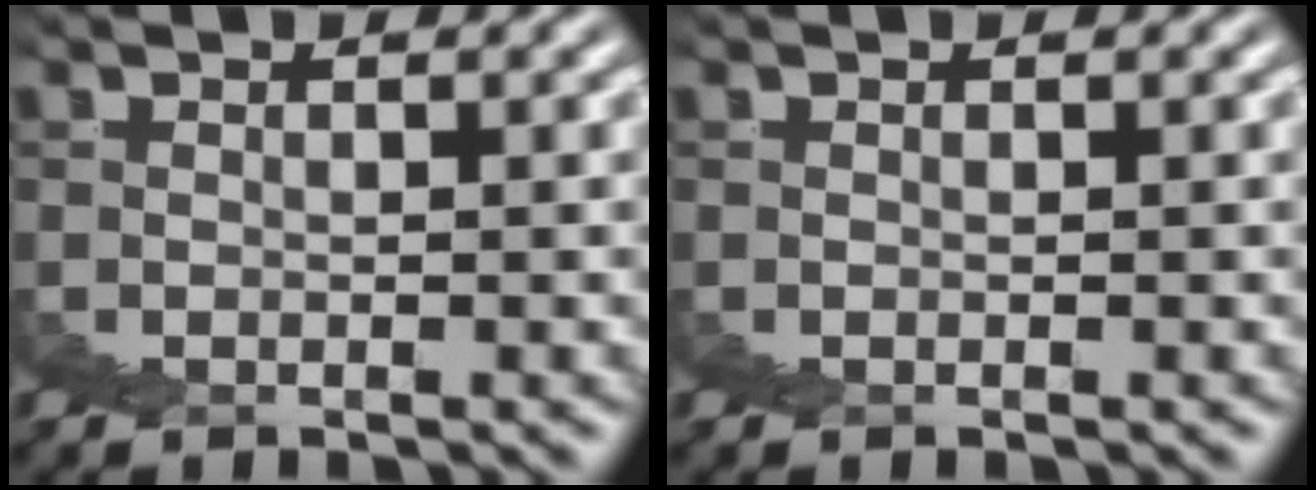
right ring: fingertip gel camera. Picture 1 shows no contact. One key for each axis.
{"total": 0.0}